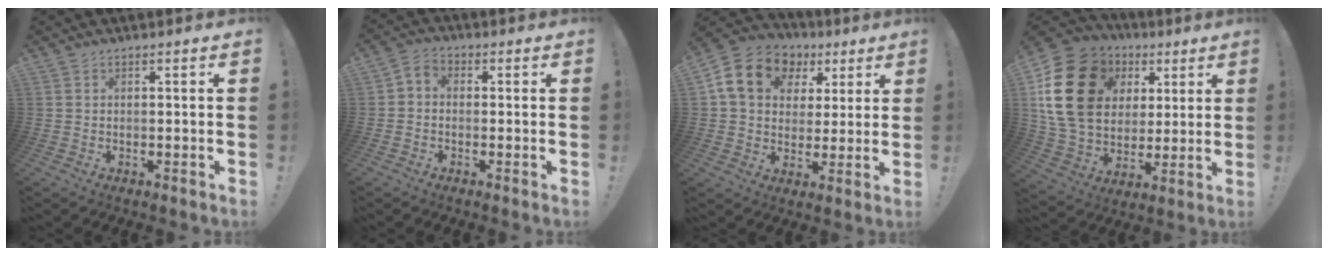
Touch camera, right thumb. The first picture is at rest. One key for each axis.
{"total": 2.9, "fx": -1.6, "fy": 1.7, "fz": 1.8, "tx": -0.040, "ty": 0.009, "tz": -0.028}
{"total": 15.4, "fx": 6.0, "fy": 11.9, "fz": 7.8, "tx": -0.122, "ty": -0.012, "tz": 0.122}
{"total": 22.9, "fx": 6.3, "fy": 17.2, "fz": 13.8, "tx": -0.240, "ty": -0.011, "tz": 0.136}